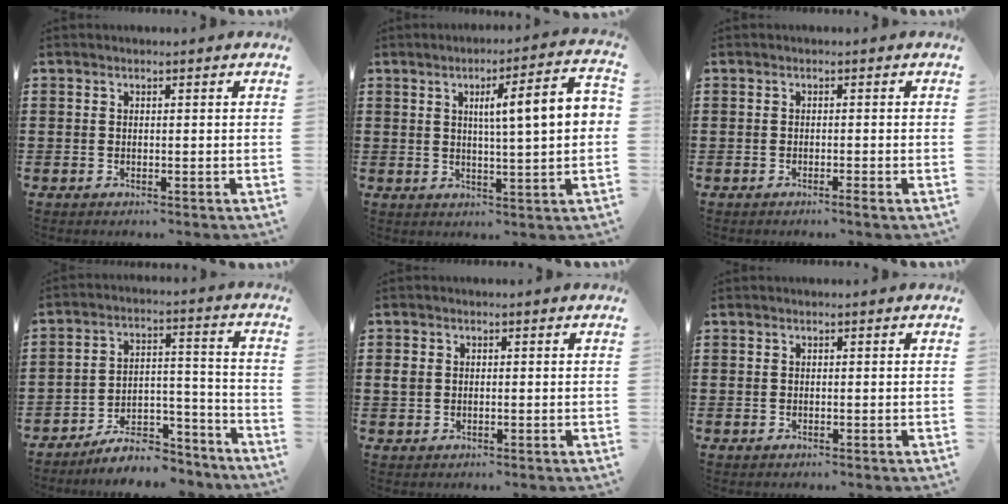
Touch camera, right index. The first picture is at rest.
{"total": 8.4, "force": [1.6, 0.8, 8.2], "torque": [-0.138, -0.006, 0.017]}
{"total": 0.9, "force": [-0.6, -0.1, 0.6], "torque": [-0.011, -0.004, -0.012]}
{"total": 7.6, "force": [-6.8, 2.2, 2.7], "torque": [-0.040, 0.024, -0.126]}
{"total": 1.5, "force": [0.0, 1.2, 0.9], "torque": [-0.028, 0.003, -0.002]}
{"total": 0.0}